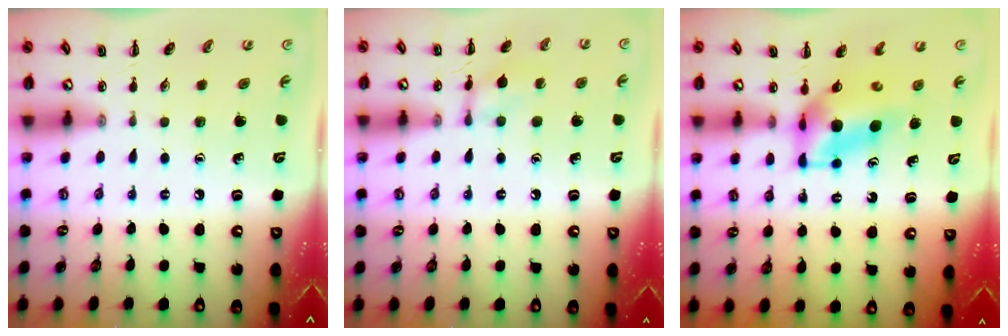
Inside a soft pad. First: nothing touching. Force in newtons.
{"total": 9.6, "press": 9.5, "slide": 1.5}
{"total": 5.5, "press": 5.4, "slide": 1.1}